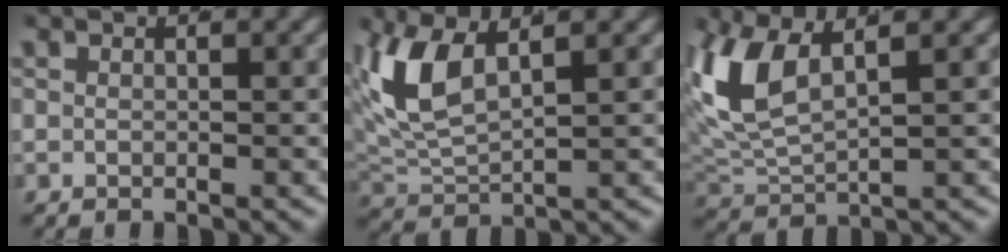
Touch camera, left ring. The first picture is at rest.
{"total": 5.4, "force": [1.9, 2.9, 4.1], "torque": [-0.120, -0.004, 0.045]}
{"total": 5.9, "force": [1.9, 3.3, 4.6], "torque": [-0.133, -0.003, 0.044]}